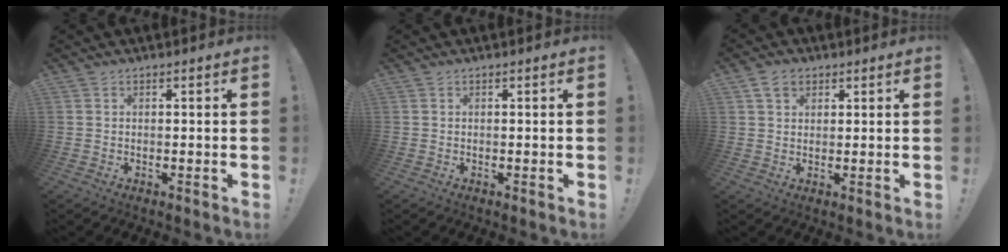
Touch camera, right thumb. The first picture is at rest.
{"total": 0.0}
{"total": 4.6, "force": [2.5, 3.2, 2.2], "torque": [-0.037, -0.002, 0.047]}